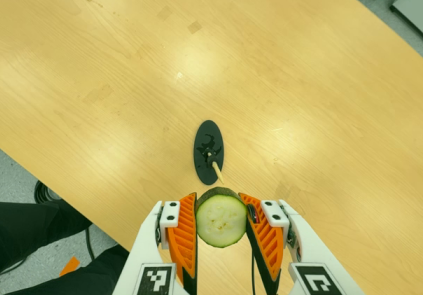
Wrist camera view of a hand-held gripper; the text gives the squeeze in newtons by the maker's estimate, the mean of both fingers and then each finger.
{"total": 9.6, "left": 8.5, "right": 10.6}